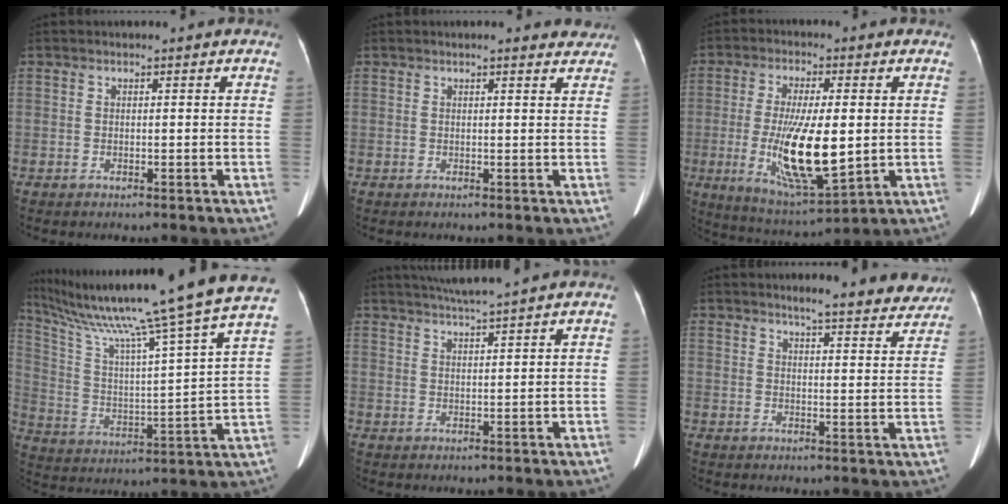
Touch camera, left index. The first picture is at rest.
{"total": 6.2, "force": [5.6, 1.4, 2.1], "torque": [-0.016, 0.003, 0.050]}
{"total": 13.6, "force": [-1.3, 3.3, 13.1], "torque": [-0.250, -0.024, -0.012]}
{"total": 29.4, "force": [23.4, -1.3, 17.8], "torque": [-0.315, -0.035, 0.342]}
{"total": 5.6, "force": [4.9, -1.5, 2.4], "torque": [-0.040, 0.009, 0.083]}
{"total": 11.5, "force": [10.4, 1.6, 4.6], "torque": [-0.044, -0.013, 0.111]}